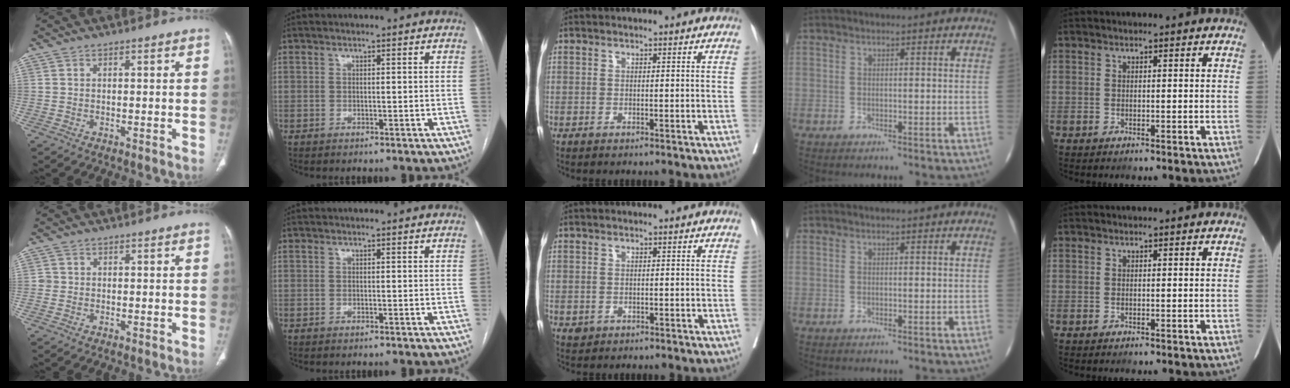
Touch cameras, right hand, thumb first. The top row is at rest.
{"thumb": {"total": 0.9, "force": [-0.1, 0.9, 0.1], "torque": [0.005, 0.005, -0.002]}, "middle": {"total": 0.8, "force": [-0.2, 0.8, 0.2], "torque": [-0.003, 0.002, 0.001]}}